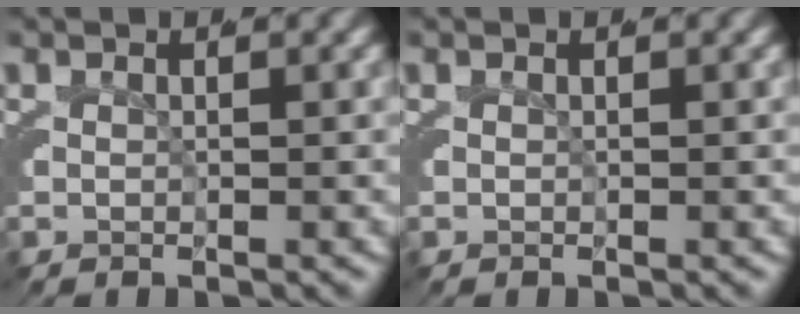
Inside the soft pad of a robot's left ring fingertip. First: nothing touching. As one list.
[{"total": 0.0}]